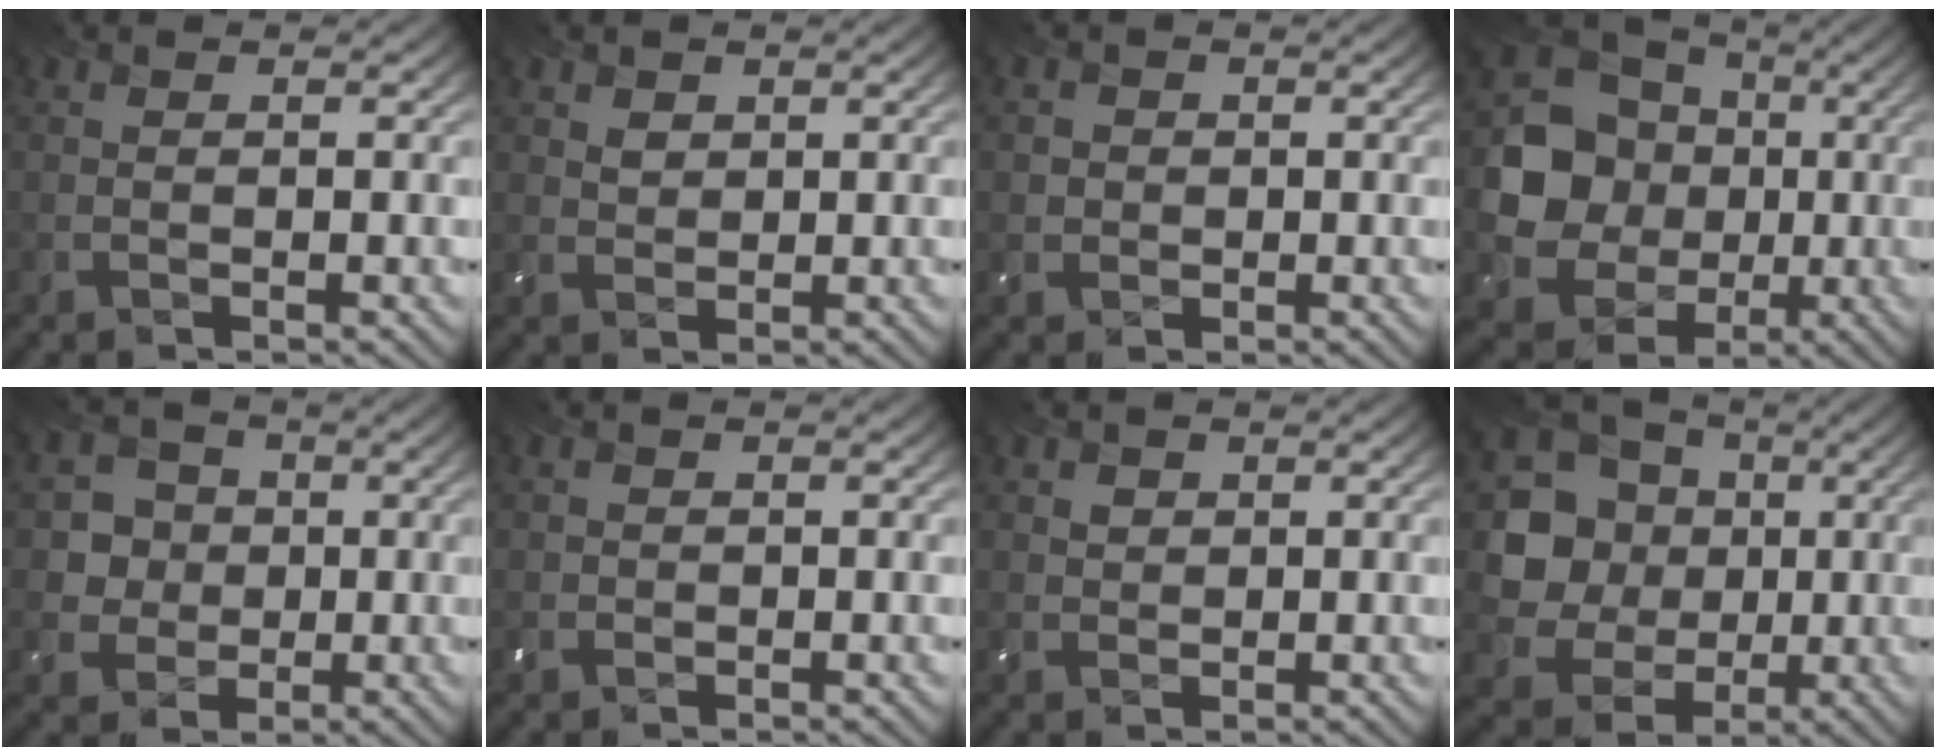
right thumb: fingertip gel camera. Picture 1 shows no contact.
{"total": 1.6, "force": [0.9, 1.2, 0.6], "torque": [-0.018, -0.001, 0.019]}
{"total": 1.9, "force": [0.0, 1.8, 0.3], "torque": [-0.008, -0.001, -0.002]}
{"total": 12.0, "force": [-0.1, 10.6, 5.5], "torque": [-0.132, -0.014, -0.019]}
{"total": 5.2, "force": [0.3, 4.9, 1.7], "torque": [-0.048, 0.004, -0.012]}
{"total": 0.9, "force": [-0.1, 0.9, 0.1], "torque": [-0.001, -0.002, -0.003]}
{"total": 1.4, "force": [0.6, 1.2, 0.4], "torque": [-0.011, 0.000, 0.012]}
{"total": 10.8, "force": [1.1, 9.7, 4.7], "torque": [-0.136, -0.006, 0.006]}